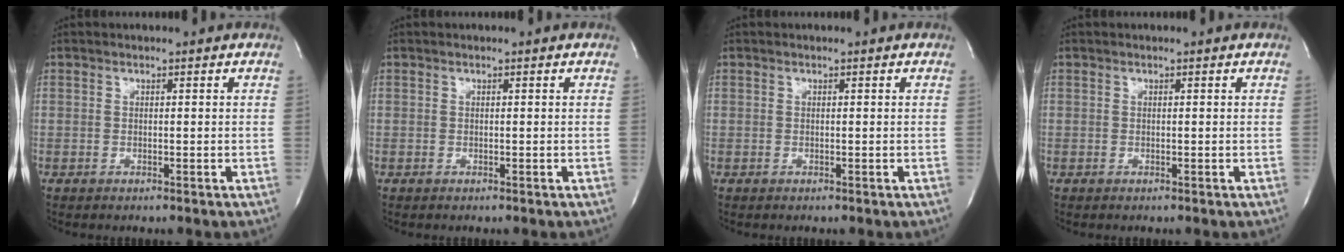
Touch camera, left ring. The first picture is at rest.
{"total": 0.0}
{"total": 0.0}
{"total": 0.0}